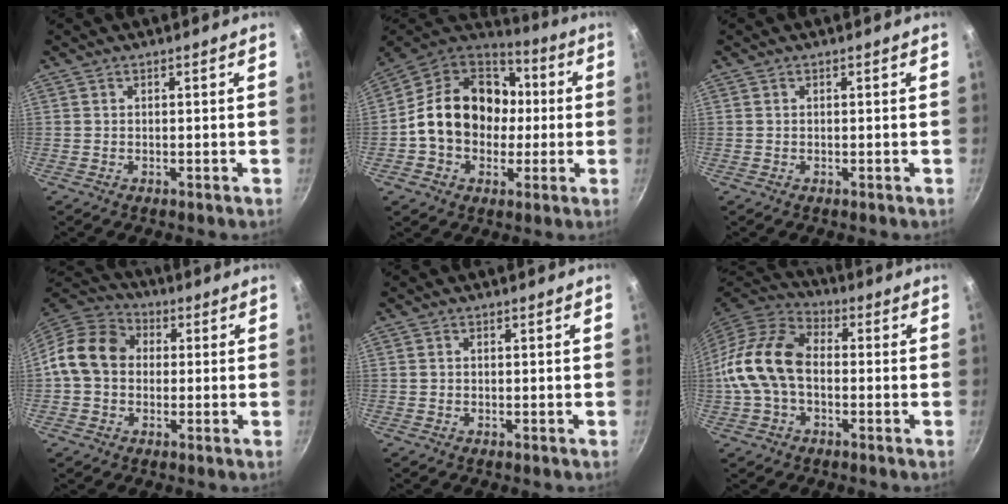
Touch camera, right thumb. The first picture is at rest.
{"total": 20.2, "force": [0.2, 16.1, 12.2], "torque": [-0.181, 0.041, -0.005]}
{"total": 0.0}
{"total": 11.9, "force": [0.4, 9.7, 6.8], "torque": [-0.089, 0.025, -0.016]}
{"total": 0.0}
{"total": 14.8, "force": [-1.1, 9.8, 11.0], "torque": [-0.193, 0.038, -0.037]}